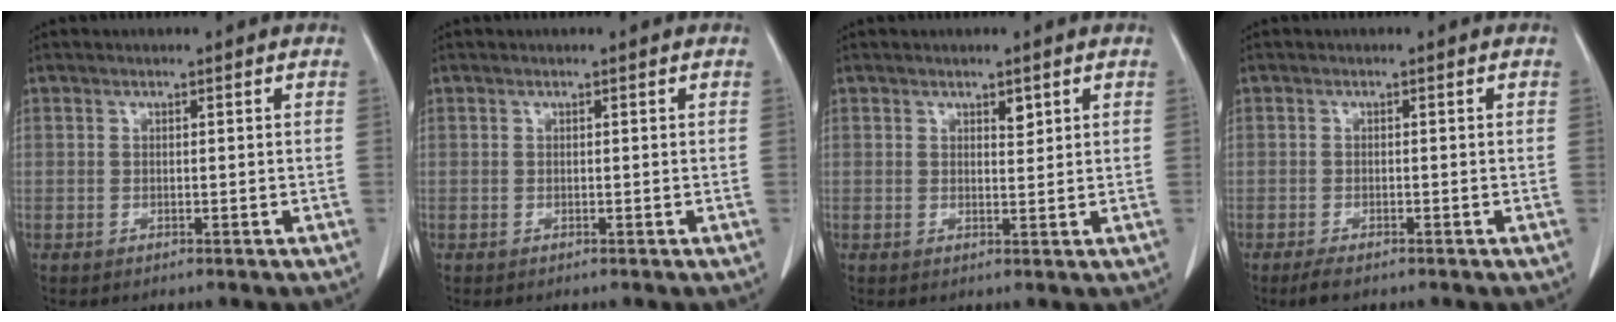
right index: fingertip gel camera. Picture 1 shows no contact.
{"total": 0.0}
{"total": 1.4, "force": [0.9, 0.6, 0.9], "torque": [-0.014, -0.004, 0.015]}
{"total": 2.2, "force": [-1.7, 0.4, 1.4], "torque": [-0.034, -0.008, -0.027]}